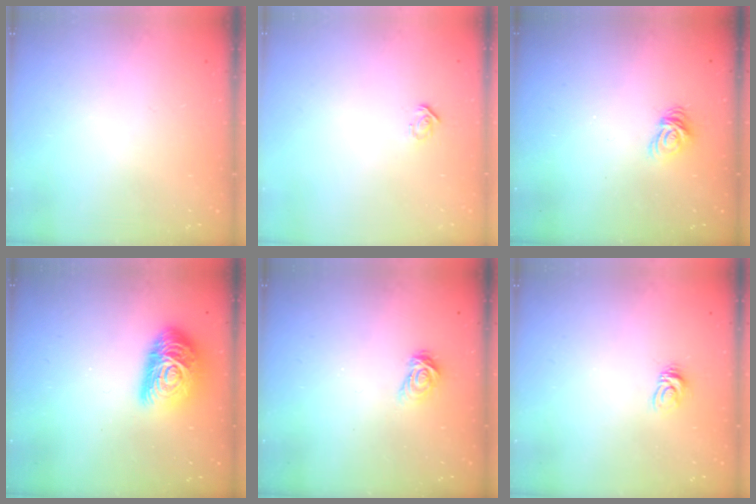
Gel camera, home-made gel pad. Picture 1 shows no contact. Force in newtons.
{"total": 3.9, "press": 3.9, "slide": 0.2}
{"total": 7.6, "press": 7.6, "slide": 0.4}
{"total": 16.4, "press": 16.4, "slide": 0.8}
{"total": 3.8, "press": 3.8, "slide": 0.4}
{"total": 3.8, "press": 3.8, "slide": 0.2}